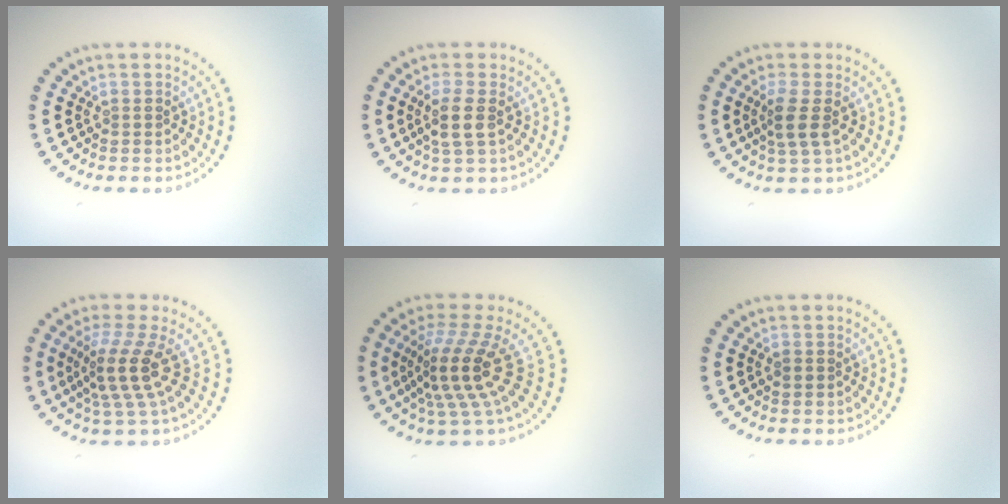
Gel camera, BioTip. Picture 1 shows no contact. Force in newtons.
{"total": 2.4, "press": 2.0, "slide": 1.2}
{"total": 2.4, "press": 1.9, "slide": 1.5}
{"total": 4.1, "press": 2.9, "slide": 3.0}
{"total": 5.2, "press": 3.7, "slide": 3.7}
{"total": 1.0, "press": 1.0, "slide": 0.2}